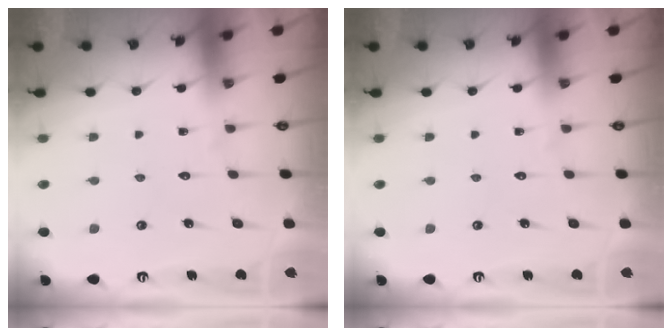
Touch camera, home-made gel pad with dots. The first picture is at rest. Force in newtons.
{"total": 0.0}